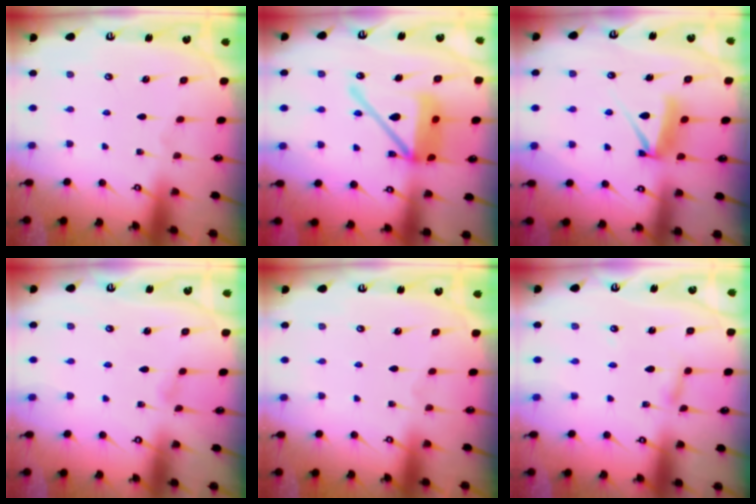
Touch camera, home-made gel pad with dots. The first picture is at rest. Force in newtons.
{"total": 15.9, "press": 15.8, "slide": 1.9}
{"total": 9.3, "press": 9.3, "slide": 0.9}
{"total": 2.4, "press": 2.4, "slide": 0.3}
{"total": 0.0}
{"total": 2.7, "press": 2.7, "slide": 0.2}